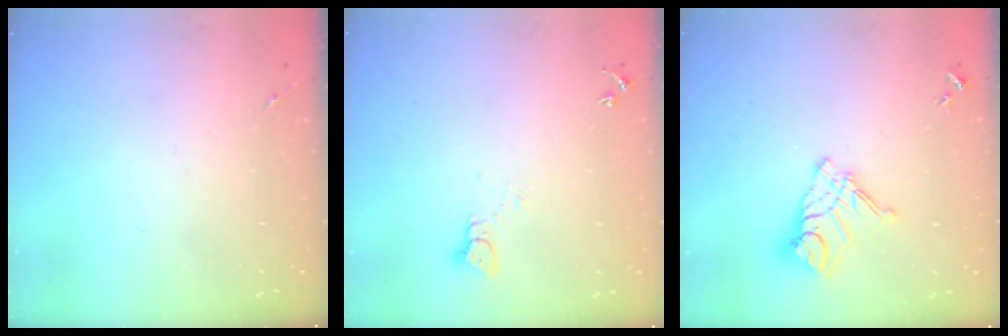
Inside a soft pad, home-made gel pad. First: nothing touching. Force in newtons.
{"total": 2.1, "press": 2.1, "slide": 0.2}
{"total": 12.6, "press": 12.5, "slide": 1.3}